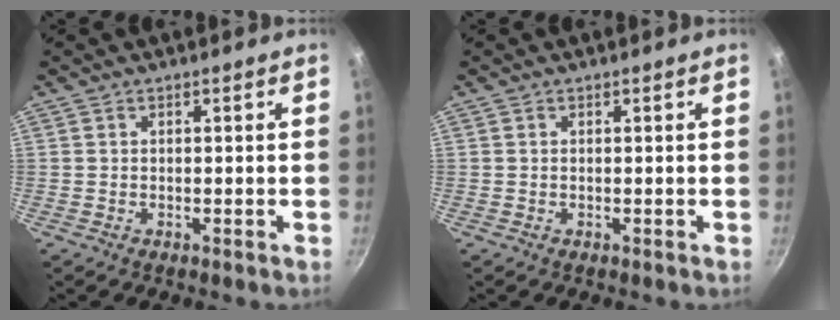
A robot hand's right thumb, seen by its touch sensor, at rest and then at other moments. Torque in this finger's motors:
{"motor_torque": [-0.58, -0.06, -0.16, 0.40, -0.03]}